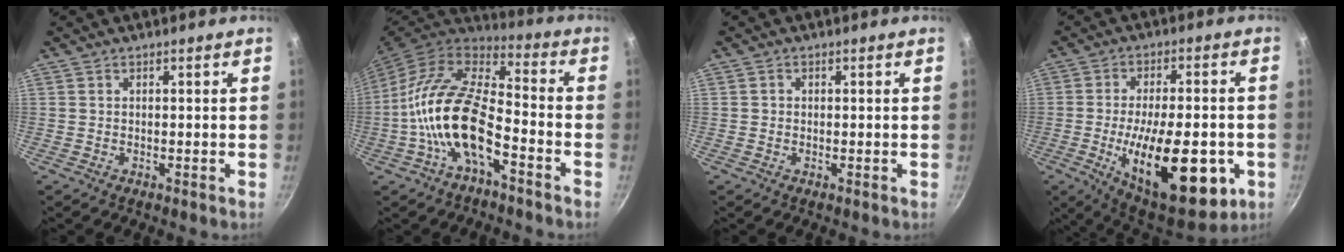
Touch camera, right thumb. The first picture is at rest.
{"total": 16.9, "force": [-5.7, 7.8, 13.9], "torque": [-0.256, 0.046, -0.122]}
{"total": 0.7, "force": [0.0, 0.7, 0.2], "torque": [-0.002, 0.004, -0.002]}
{"total": 23.0, "force": [-6.1, 9.6, 19.9], "torque": [-0.278, 0.004, -0.078]}